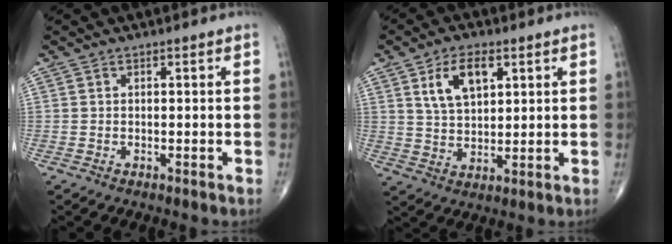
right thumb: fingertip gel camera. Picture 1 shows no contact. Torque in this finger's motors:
{"motor_torque": [-0.76, 1.04, 0.81, 0.48, 0.04]}